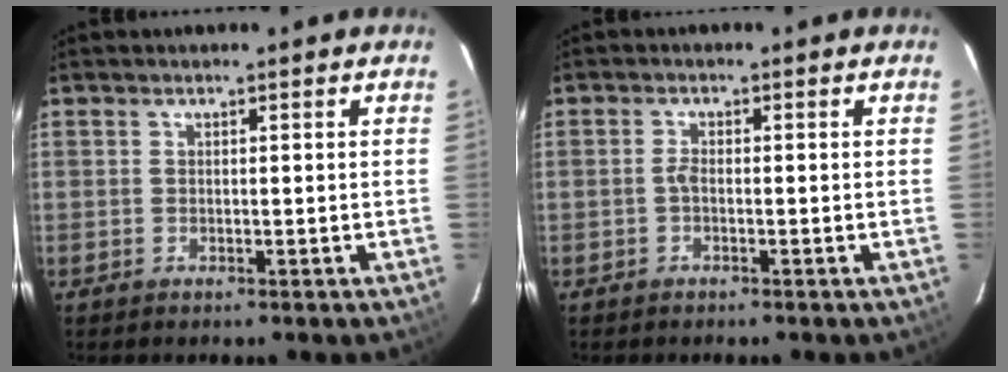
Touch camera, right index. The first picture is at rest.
{"total": 1.2, "force": [-0.4, 0.5, 1.0], "torque": [-0.021, 0.004, -0.009]}